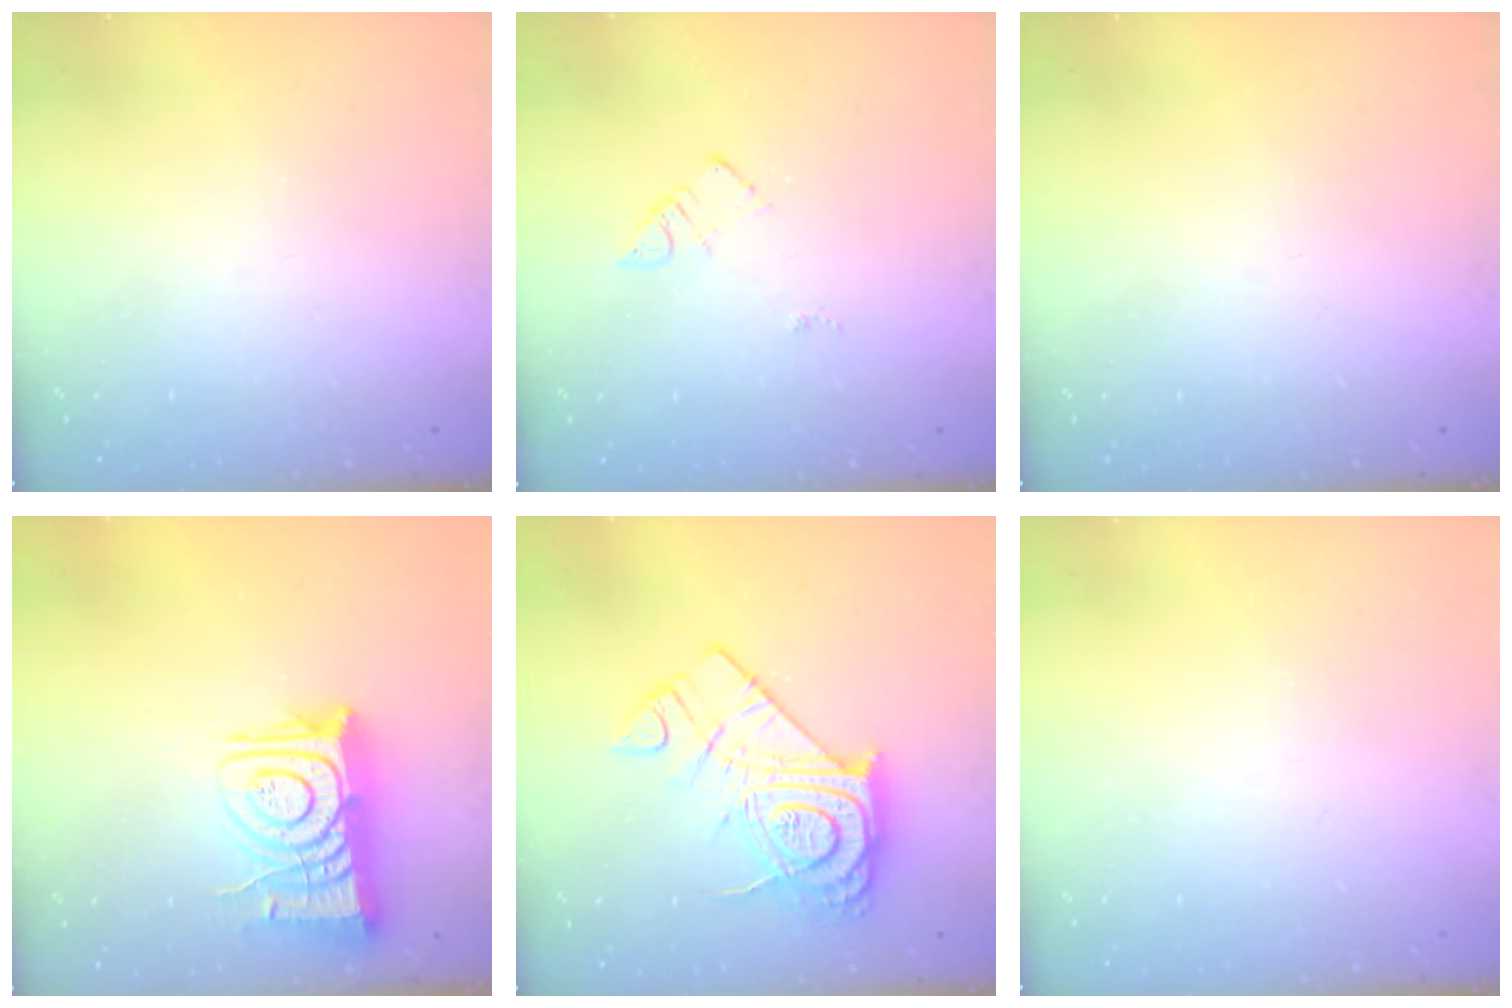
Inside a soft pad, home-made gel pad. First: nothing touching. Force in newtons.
{"total": 3.7, "press": 3.7, "slide": 0.3}
{"total": 0.0}
{"total": 12.7, "press": 12.7, "slide": 1.2}
{"total": 19.5, "press": 19.4, "slide": 1.6}
{"total": 0.0}